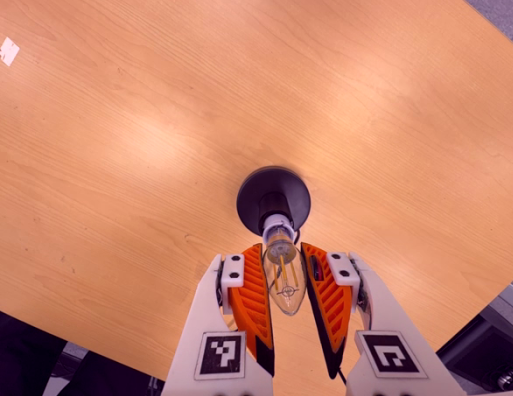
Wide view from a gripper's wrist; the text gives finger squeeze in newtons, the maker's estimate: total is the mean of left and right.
{"total": 11.8, "left": 11.4, "right": 12.2}